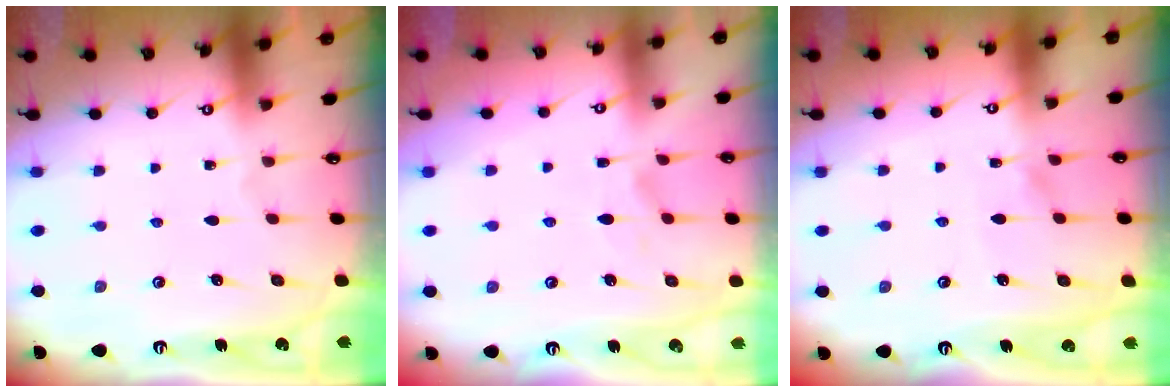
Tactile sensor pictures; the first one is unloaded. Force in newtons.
{"total": 2.0, "press": 1.6, "slide": 1.2}
{"total": 3.2, "press": 3.1, "slide": 0.4}